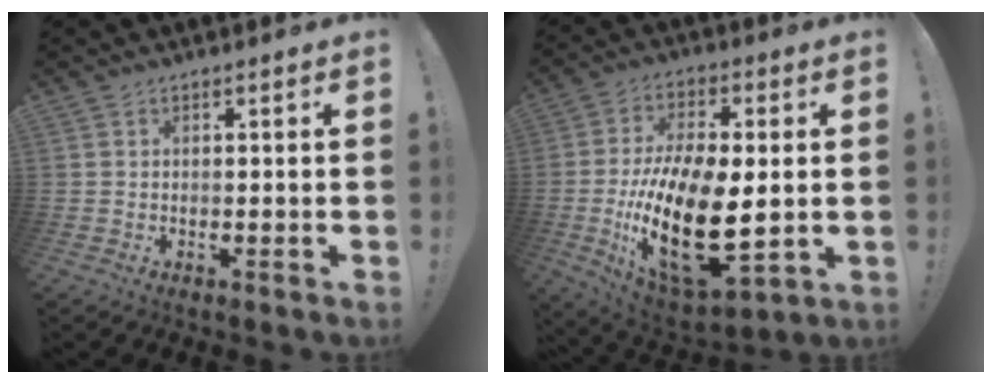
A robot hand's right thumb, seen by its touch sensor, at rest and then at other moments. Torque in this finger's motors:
{"motor_torque": [1.74, 3.26, 1.92, -0.85, 0.87]}